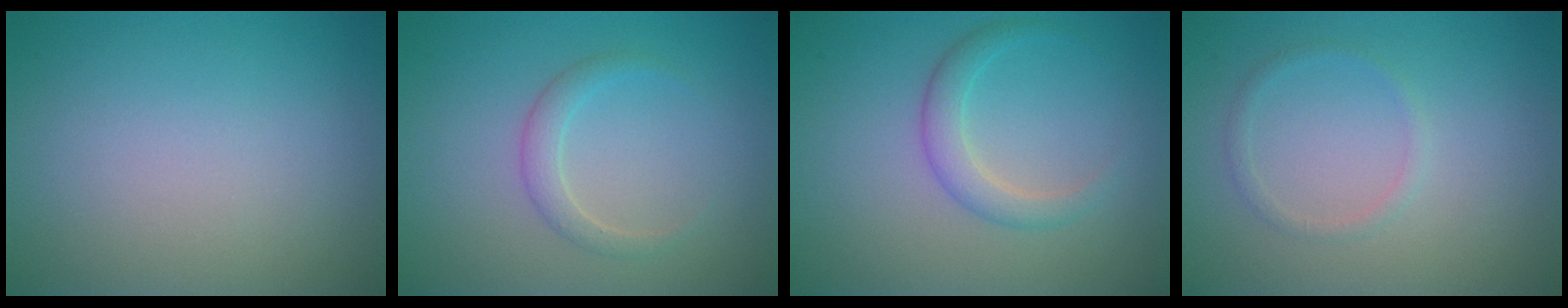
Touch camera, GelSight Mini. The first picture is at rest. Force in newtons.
{"total": 1.6, "press": 1.6, "slide": 0.1}
{"total": 2.2, "press": 2.2, "slide": 0.1}
{"total": 1.0, "press": 1.0, "slide": 0.0}